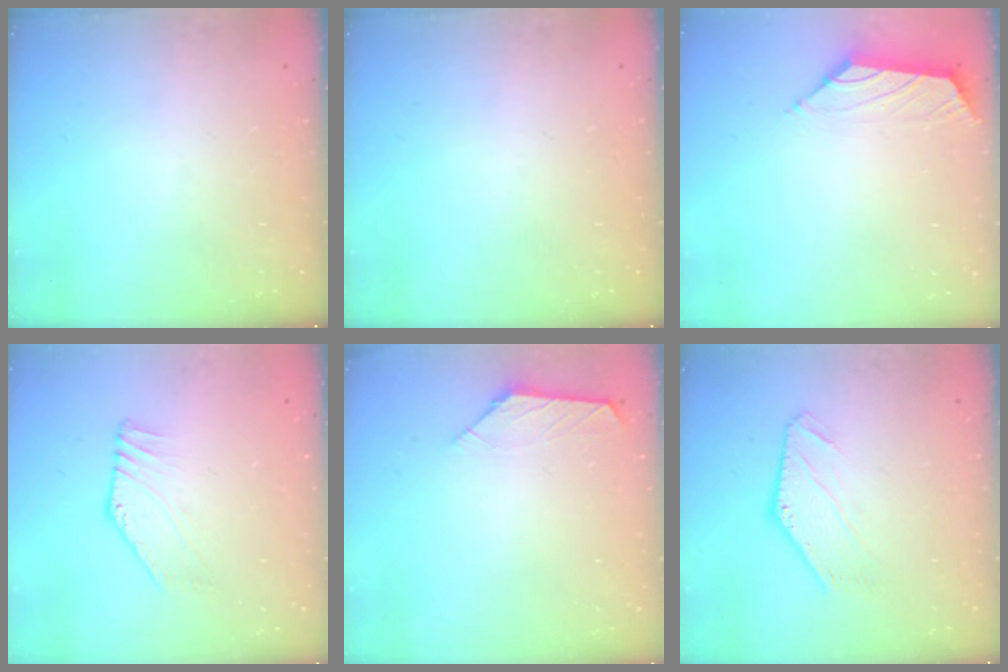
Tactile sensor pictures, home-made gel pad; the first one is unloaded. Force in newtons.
{"total": 0.0}
{"total": 1.5, "press": 1.4, "slide": 0.6}
{"total": 2.7, "press": 2.7, "slide": 0.2}
{"total": 3.7, "press": 3.6, "slide": 0.6}
{"total": 0.6, "press": 0.6, "slide": 0.1}